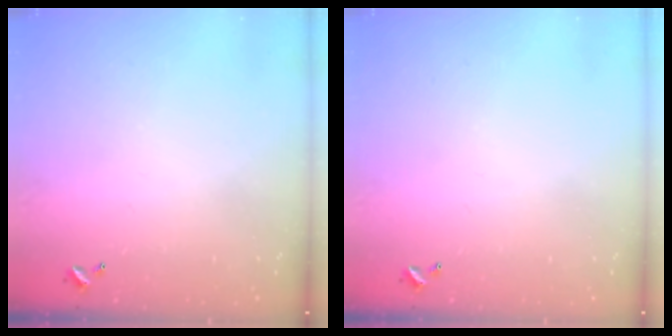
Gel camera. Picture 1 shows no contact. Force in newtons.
{"total": 0.0}